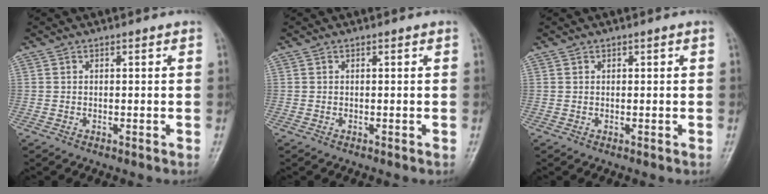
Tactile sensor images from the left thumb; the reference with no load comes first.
{"total": 0.0}
{"total": 0.0}